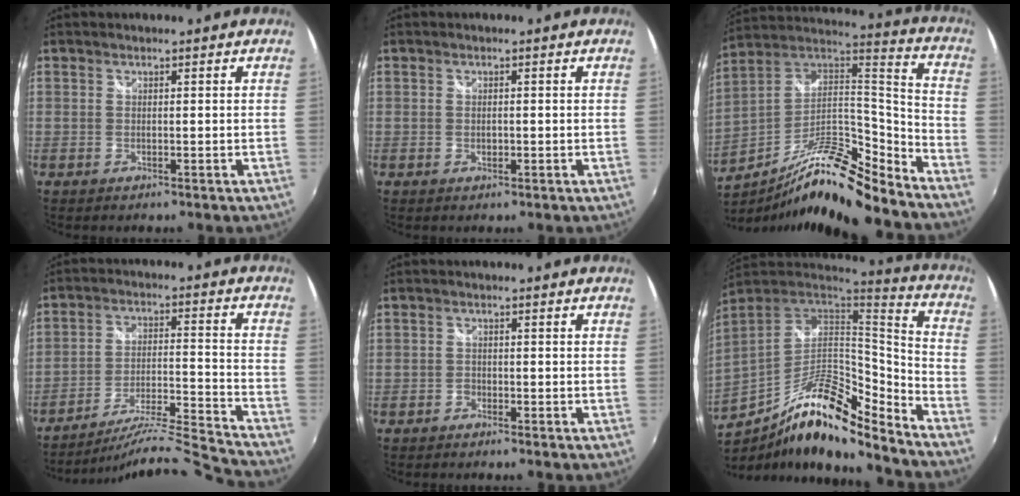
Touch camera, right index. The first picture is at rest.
{"total": 1.1, "force": [-0.2, 0.8, 0.8], "torque": [-0.014, -0.001, -0.003]}
{"total": 19.4, "force": [-13.9, 4.0, 12.9], "torque": [-0.223, -0.003, -0.256]}
{"total": 15.5, "force": [-14.9, -3.0, 3.0], "torque": [-0.060, -0.008, -0.245]}
{"total": 1.3, "force": [-1.1, 0.6, 0.1], "torque": [-0.006, -0.001, -0.023]}
{"total": 19.4, "force": [-12.5, 5.2, 13.9], "torque": [-0.257, -0.012, -0.229]}